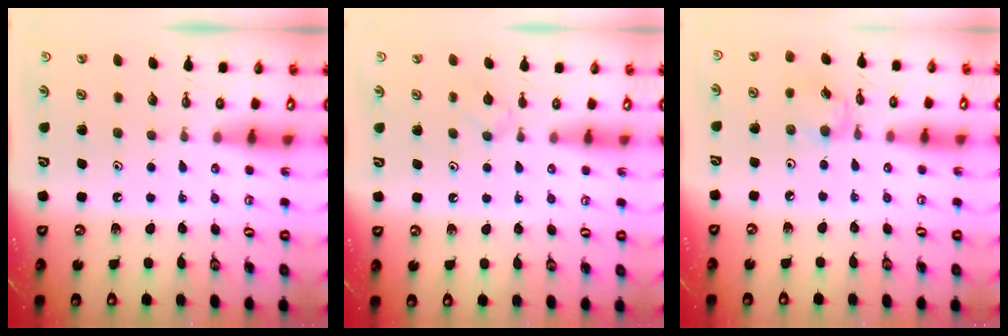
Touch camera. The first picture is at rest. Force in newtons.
{"total": 3.0, "press": 3.0, "slide": 0.7}
{"total": 4.5, "press": 4.5, "slide": 0.3}